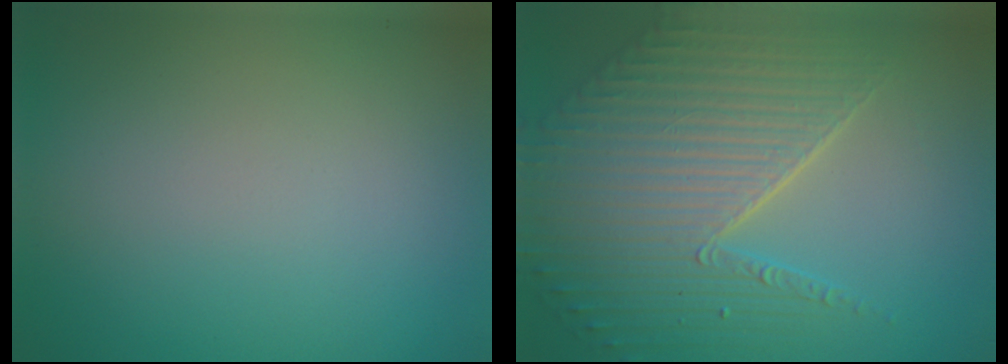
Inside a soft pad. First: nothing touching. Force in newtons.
{"total": 6.9, "press": 5.5, "slide": 4.2}